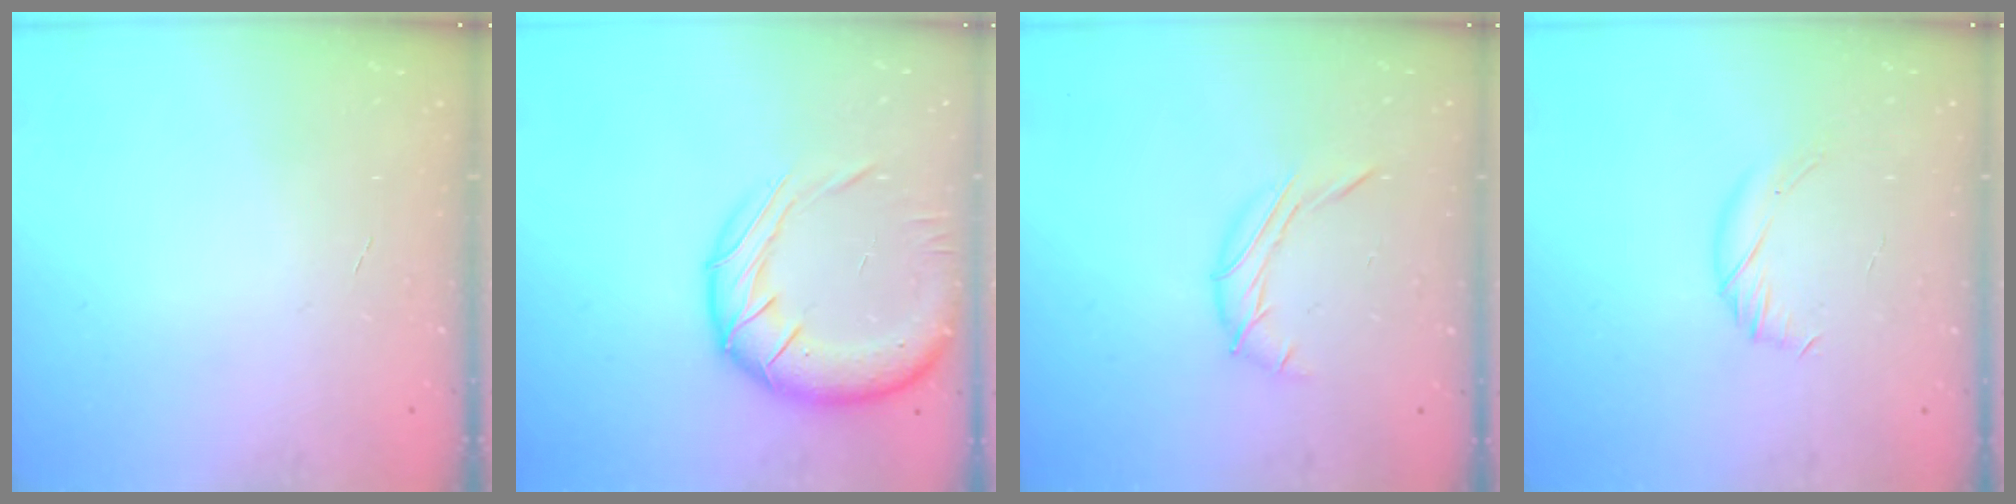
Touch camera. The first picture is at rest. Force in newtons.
{"total": 16.0, "press": 15.7, "slide": 2.9}
{"total": 6.9, "press": 6.9, "slide": 0.5}
{"total": 5.0, "press": 4.8, "slide": 1.4}